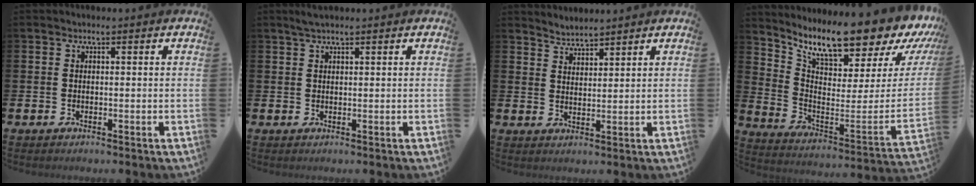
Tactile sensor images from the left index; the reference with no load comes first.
{"total": 1.7, "force": [1.3, 0.2, 1.0], "torque": [-0.013, 0.001, 0.022]}
{"total": 3.2, "force": [3.1, 0.1, -0.4], "torque": [-0.002, -0.014, 0.059]}
{"total": 10.5, "force": [9.4, 2.2, 4.1], "torque": [-0.083, -0.098, 0.149]}